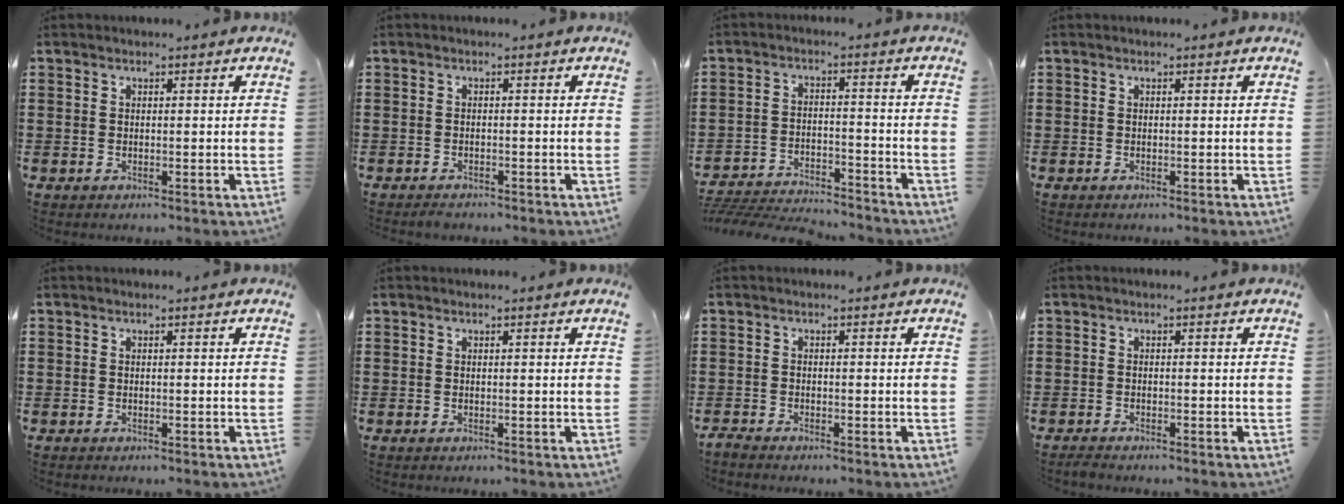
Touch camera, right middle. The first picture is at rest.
{"total": 0.8, "force": [-0.8, 0.1, 0.2], "torque": [-0.007, -0.003, -0.016]}
{"total": 5.0, "force": [-4.9, 0.6, 0.7], "torque": [-0.028, 0.001, -0.105]}
{"total": 0.0}
{"total": 0.0}
{"total": 0.0}
{"total": 1.3, "force": [-1.3, 0.2, 0.1], "torque": [-0.006, 0.004, -0.027]}
{"total": 0.9, "force": [-0.9, 0.1, 0.2], "torque": [-0.007, -0.004, -0.016]}